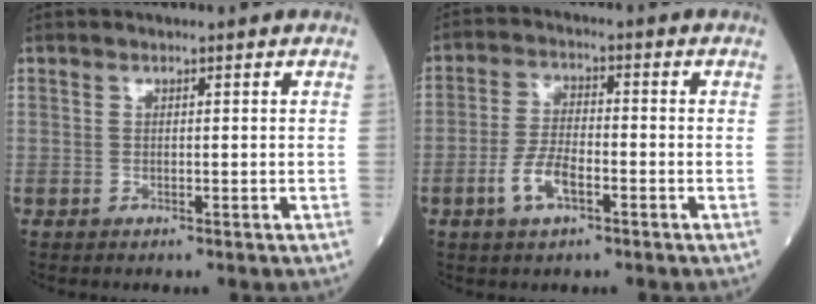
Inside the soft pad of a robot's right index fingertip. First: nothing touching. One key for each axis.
{"total": 5.7, "fx": -2.6, "fy": 2.1, "fz": 4.6, "tx": -0.099, "ty": 0.002, "tz": -0.050}